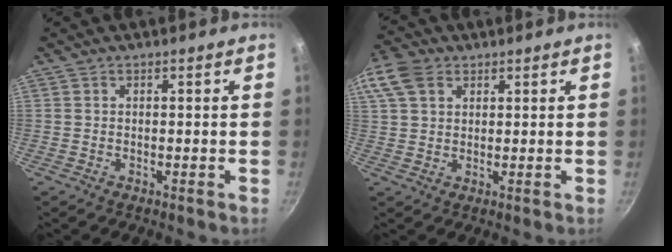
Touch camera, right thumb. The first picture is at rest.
{"total": 9.1, "force": [4.0, 6.3, 5.1], "torque": [-0.101, 0.011, 0.069]}